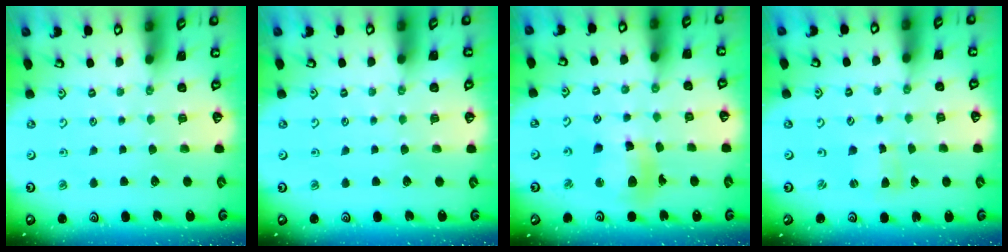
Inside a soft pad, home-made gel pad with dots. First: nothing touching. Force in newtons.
{"total": 0.0}
{"total": 12.3, "press": 12.2, "slide": 1.7}
{"total": 0.8, "press": 0.8, "slide": 0.1}